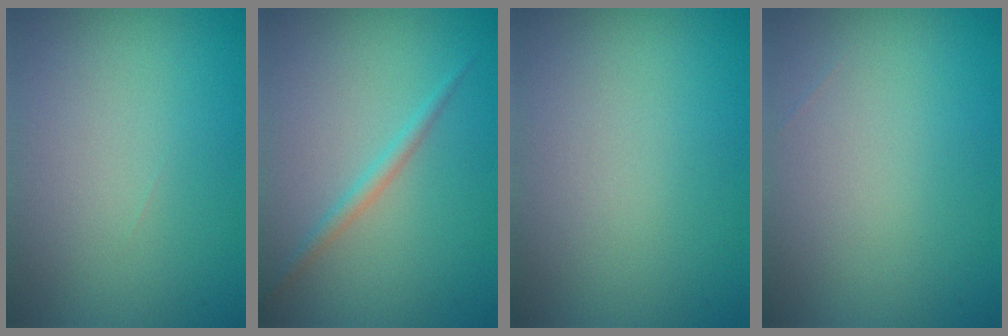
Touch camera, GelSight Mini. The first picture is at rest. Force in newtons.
{"total": 1.4, "press": 1.4, "slide": 0.1}
{"total": 0.0}
{"total": 0.0}